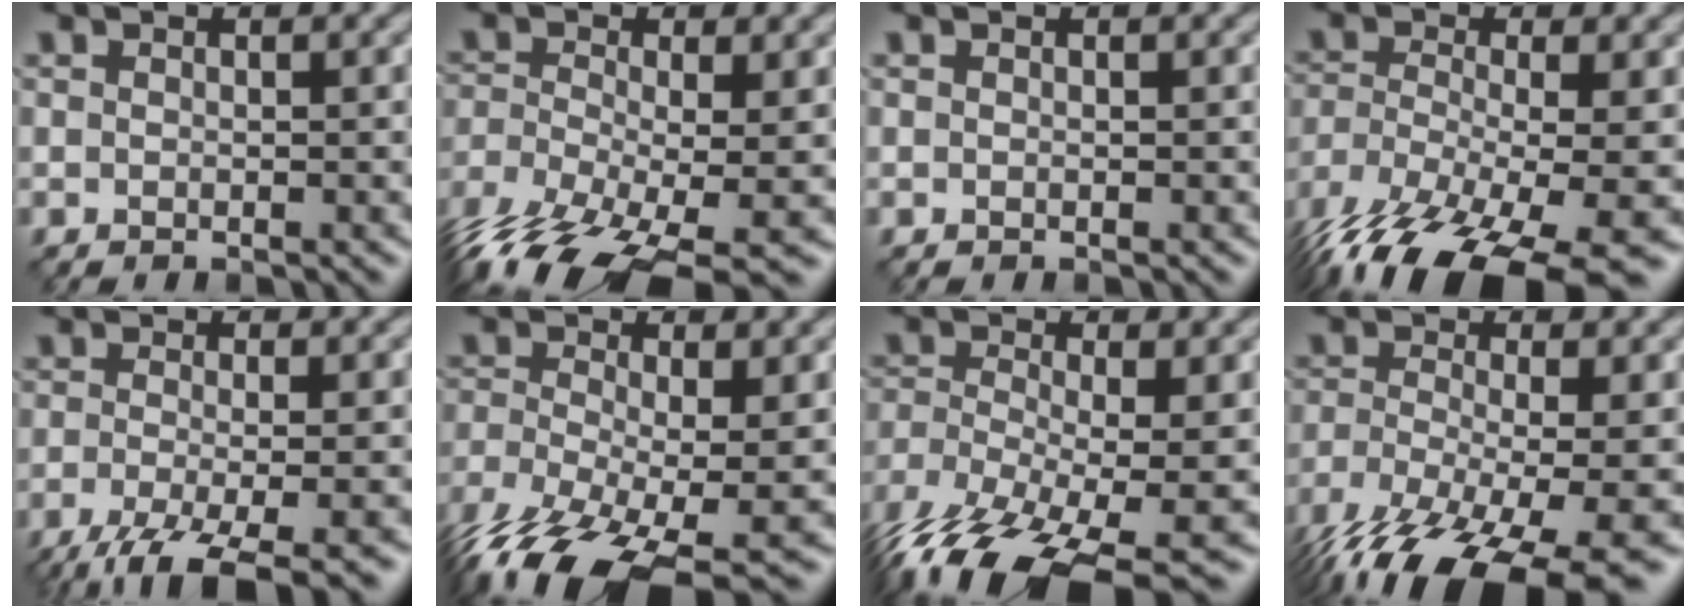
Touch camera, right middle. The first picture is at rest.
{"total": 10.1, "force": [-6.7, 3.0, 6.9], "torque": [-0.145, -0.023, -0.116]}
{"total": 0.0}
{"total": 13.5, "force": [-8.8, 4.3, 9.3], "torque": [-0.199, -0.024, -0.130]}
{"total": 6.8, "force": [-4.2, 1.8, 5.0], "torque": [-0.083, -0.015, -0.078]}
{"total": 9.8, "force": [-5.9, 3.0, 7.3], "torque": [-0.149, -0.028, -0.107]}
{"total": 11.0, "force": [-6.9, 3.4, 7.8], "torque": [-0.164, -0.025, -0.115]}
{"total": 12.4, "force": [-8.1, 3.3, 8.8], "torque": [-0.176, -0.021, -0.127]}